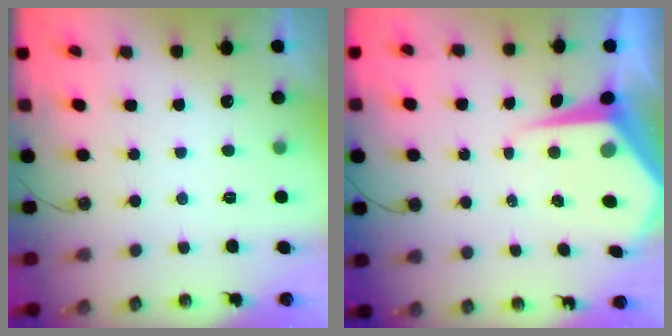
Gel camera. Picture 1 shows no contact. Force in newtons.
{"total": 9.0, "press": 9.0, "slide": 0.9}